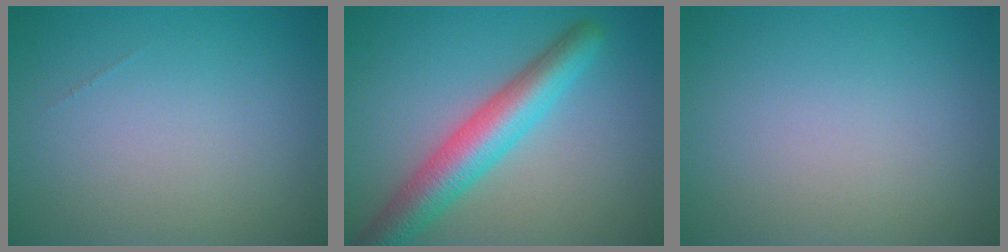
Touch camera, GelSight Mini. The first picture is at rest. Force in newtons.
{"total": 6.1, "press": 6.1, "slide": 0.3}
{"total": 0.0}